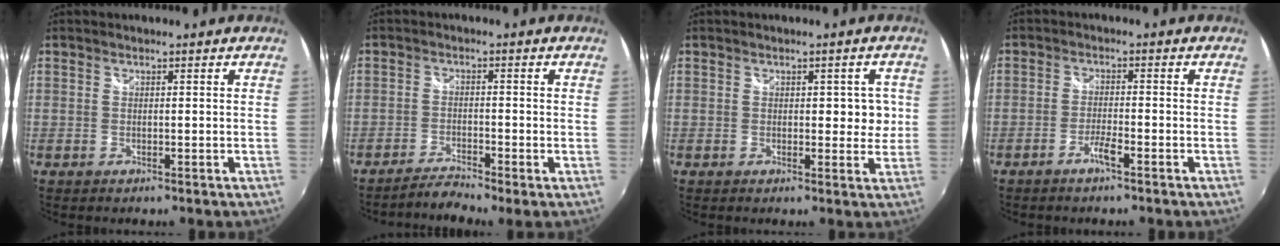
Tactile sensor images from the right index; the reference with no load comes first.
{"total": 2.9, "force": [-2.7, -0.3, 0.9], "torque": [-0.034, -0.003, -0.058]}
{"total": 3.2, "force": [0.3, 2.2, 2.3], "torque": [-0.021, 0.005, 0.006]}
{"total": 2.9, "force": [-2.0, 0.1, 2.1], "torque": [-0.052, -0.001, -0.041]}